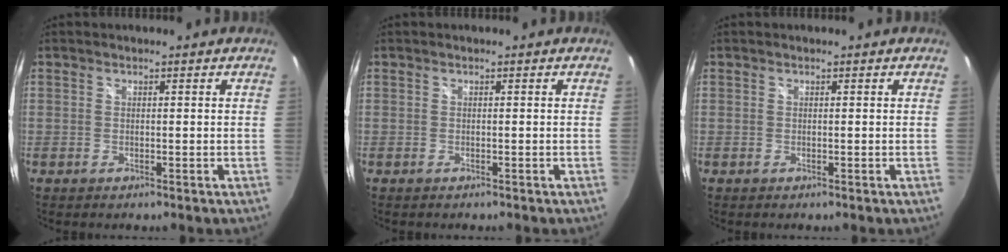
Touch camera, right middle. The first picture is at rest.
{"total": 0.0}
{"total": 0.0}